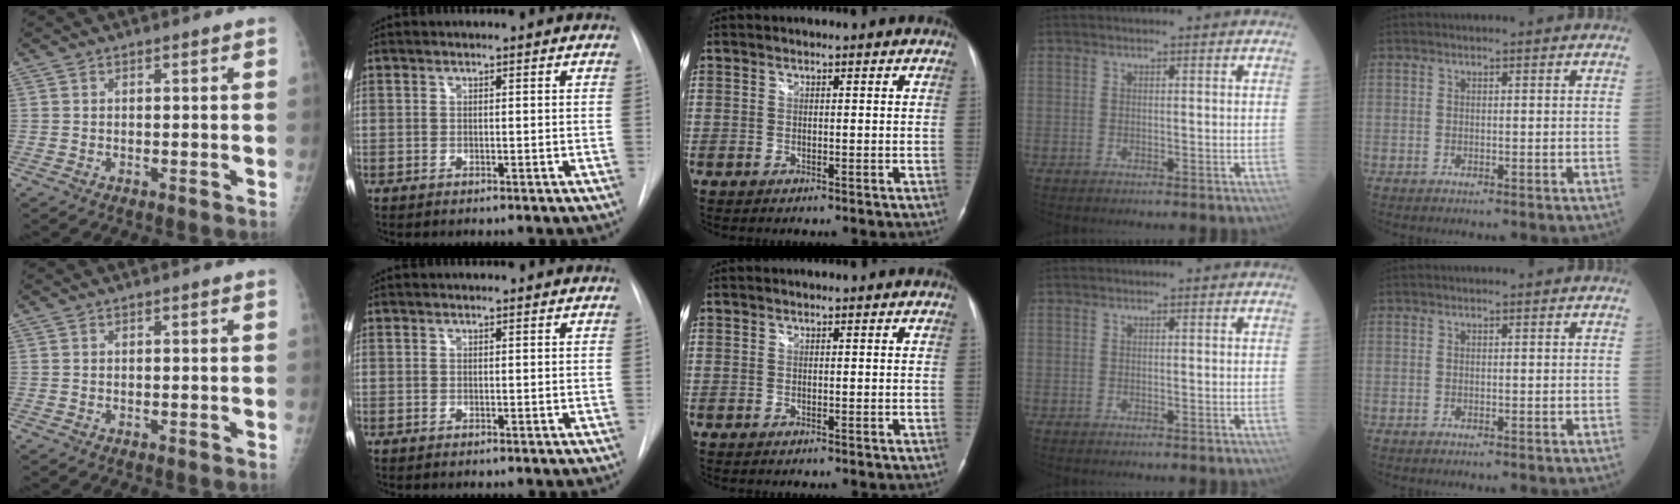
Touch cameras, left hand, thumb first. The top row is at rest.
{}